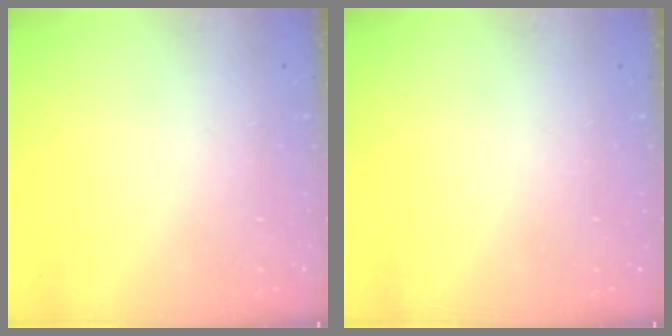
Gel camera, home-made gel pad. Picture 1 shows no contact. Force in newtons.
{"total": 0.0}